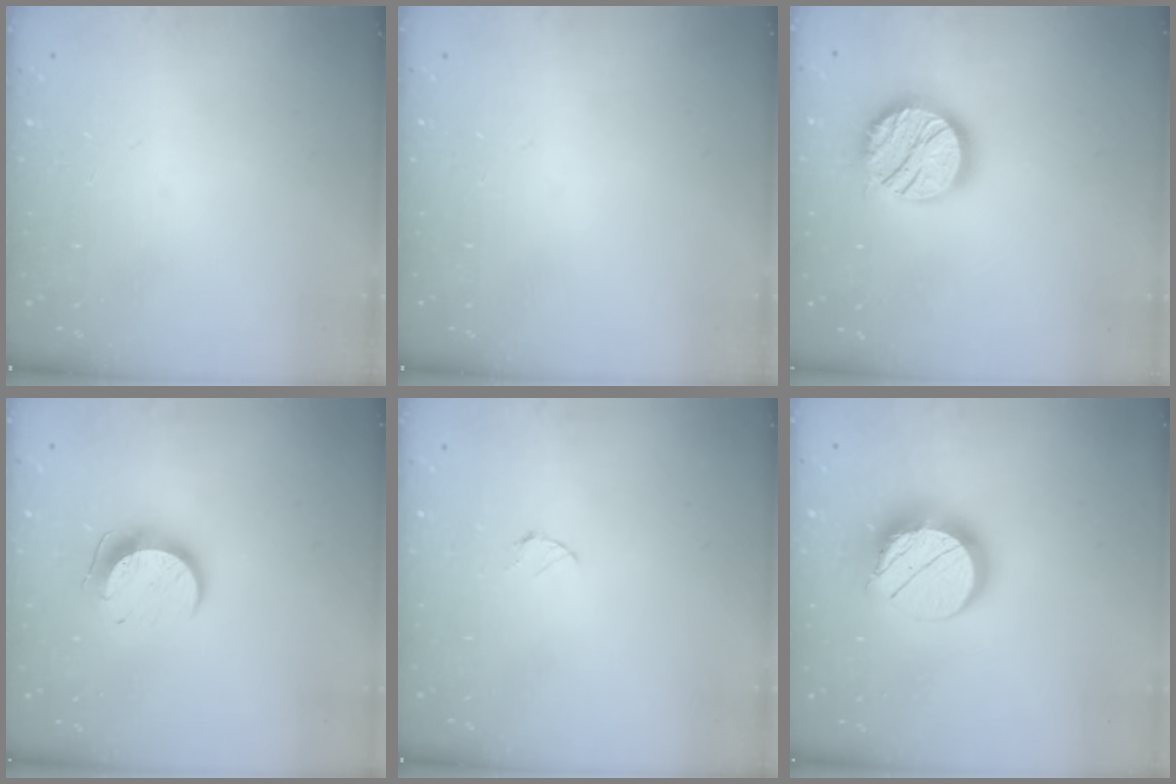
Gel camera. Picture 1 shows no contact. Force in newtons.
{"total": 0.0}
{"total": 17.1, "press": 17.1, "slide": 1.3}
{"total": 9.4, "press": 9.4, "slide": 0.2}
{"total": 3.4, "press": 3.4, "slide": 0.4}
{"total": 14.1, "press": 14.0, "slide": 1.3}